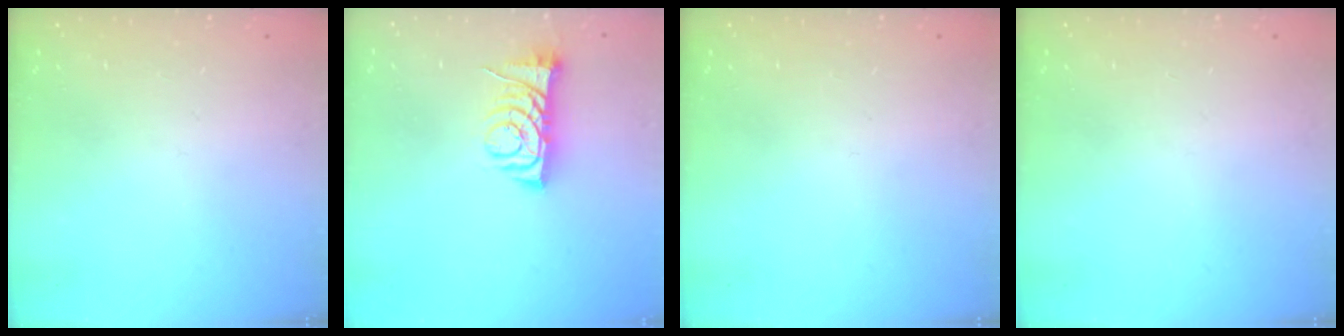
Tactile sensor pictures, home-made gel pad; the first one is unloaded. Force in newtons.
{"total": 7.6, "press": 7.6, "slide": 0.9}
{"total": 0.0}
{"total": 0.0}